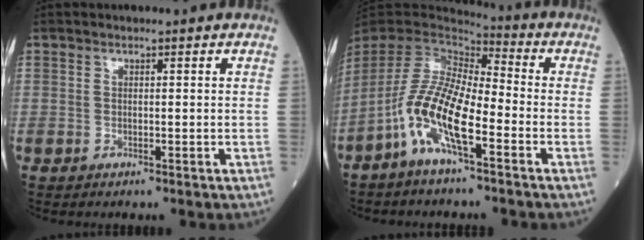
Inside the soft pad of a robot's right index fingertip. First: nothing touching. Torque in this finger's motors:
{"motor_torque": [1.18, -0.96, 1.05, 0.14]}